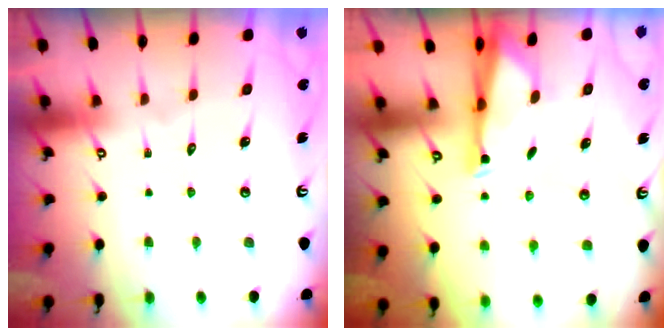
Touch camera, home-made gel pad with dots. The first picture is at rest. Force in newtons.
{"total": 2.9, "press": 2.8, "slide": 0.7}